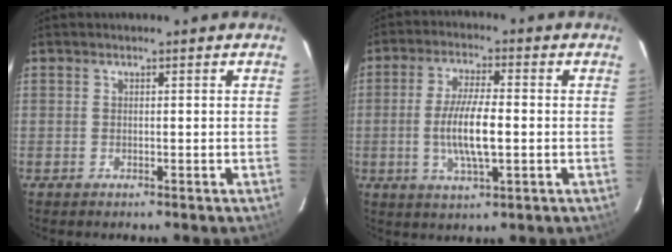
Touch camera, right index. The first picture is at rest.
{"total": 9.0, "force": [-1.2, 2.2, 8.6], "torque": [-0.168, -0.005, -0.023]}